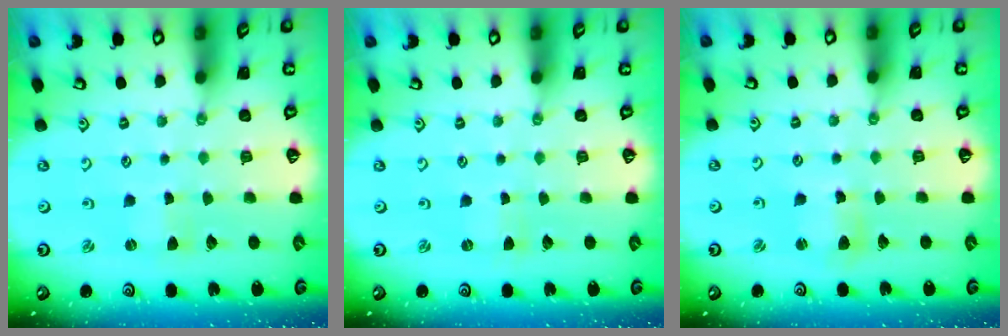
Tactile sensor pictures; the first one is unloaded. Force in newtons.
{"total": 0.0}
{"total": 4.8, "press": 4.7, "slide": 0.6}